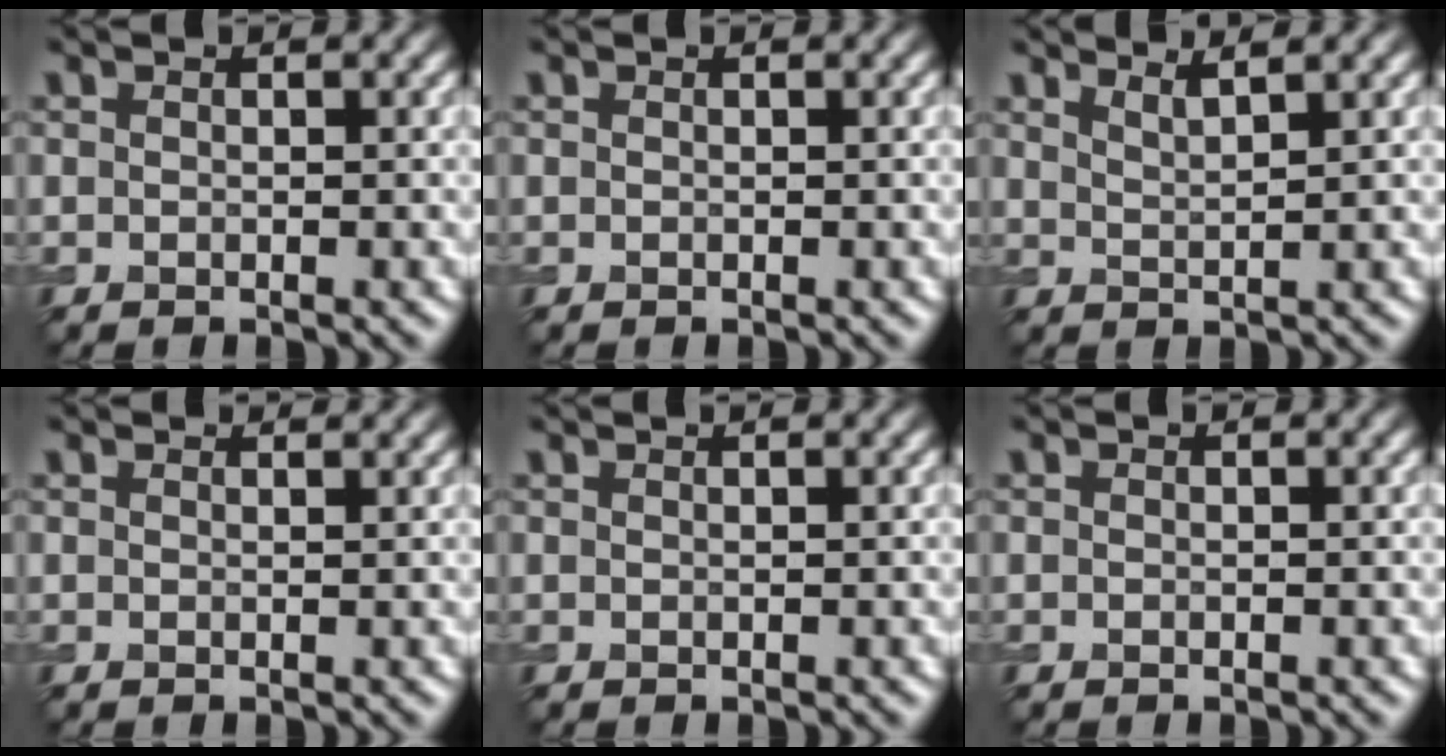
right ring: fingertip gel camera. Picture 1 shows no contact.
{"total": 0.0}
{"total": 2.1, "force": [1.8, 0.5, 1.1], "torque": [-0.006, 0.005, 0.025]}
{"total": 1.6, "force": [1.5, 0.2, 0.3], "torque": [-0.013, -0.002, 0.014]}
{"total": 0.7, "force": [0.6, 0.2, 0.3], "torque": [-0.001, -0.002, 0.002]}
{"total": 0.0}